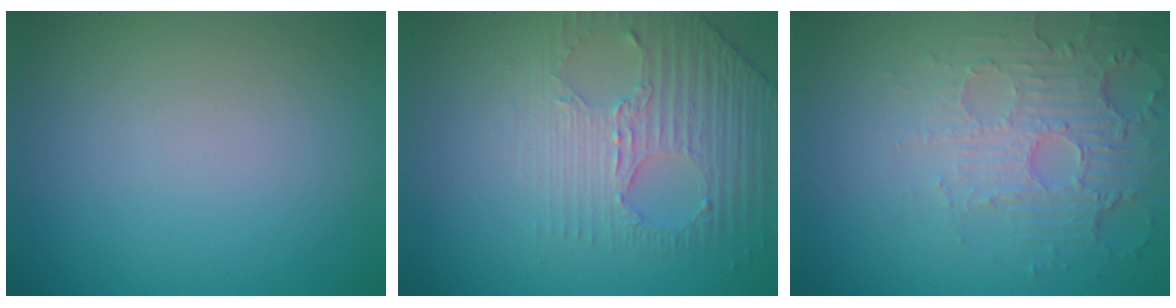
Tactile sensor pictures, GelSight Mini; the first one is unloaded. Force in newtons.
{"total": 4.4, "press": 3.1, "slide": 3.0}
{"total": 5.6, "press": 3.6, "slide": 4.4}